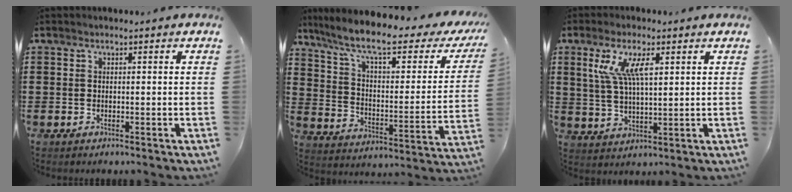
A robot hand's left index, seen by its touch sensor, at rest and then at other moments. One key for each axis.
{"total": 10.2, "fx": 7.2, "fy": 1.6, "fz": 7.0, "tx": -0.152, "ty": -0.043, "tz": 0.117}
{"total": 7.3, "fx": 3.0, "fy": 2.4, "fz": 6.2, "tx": -0.133, "ty": 0.009, "tz": 0.050}